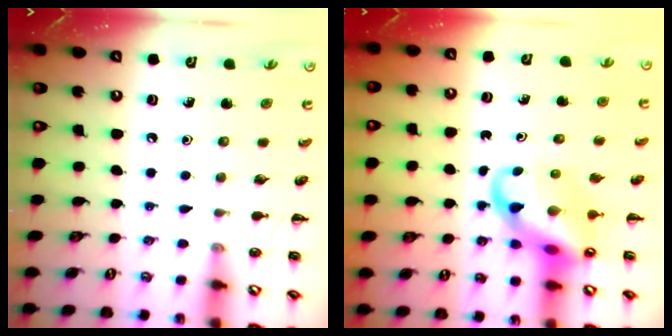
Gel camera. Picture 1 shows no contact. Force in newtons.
{"total": 10.8, "press": 10.4, "slide": 2.9}